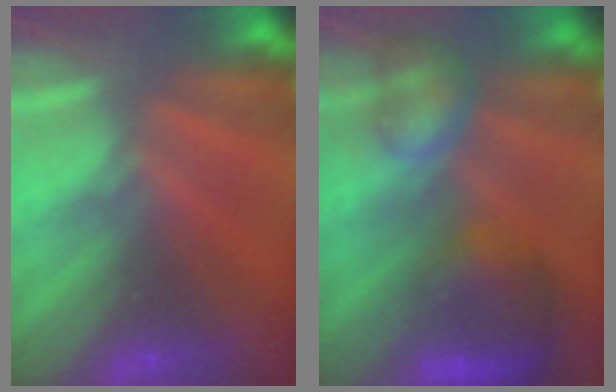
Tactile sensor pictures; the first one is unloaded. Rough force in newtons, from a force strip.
{"total": 7.8}